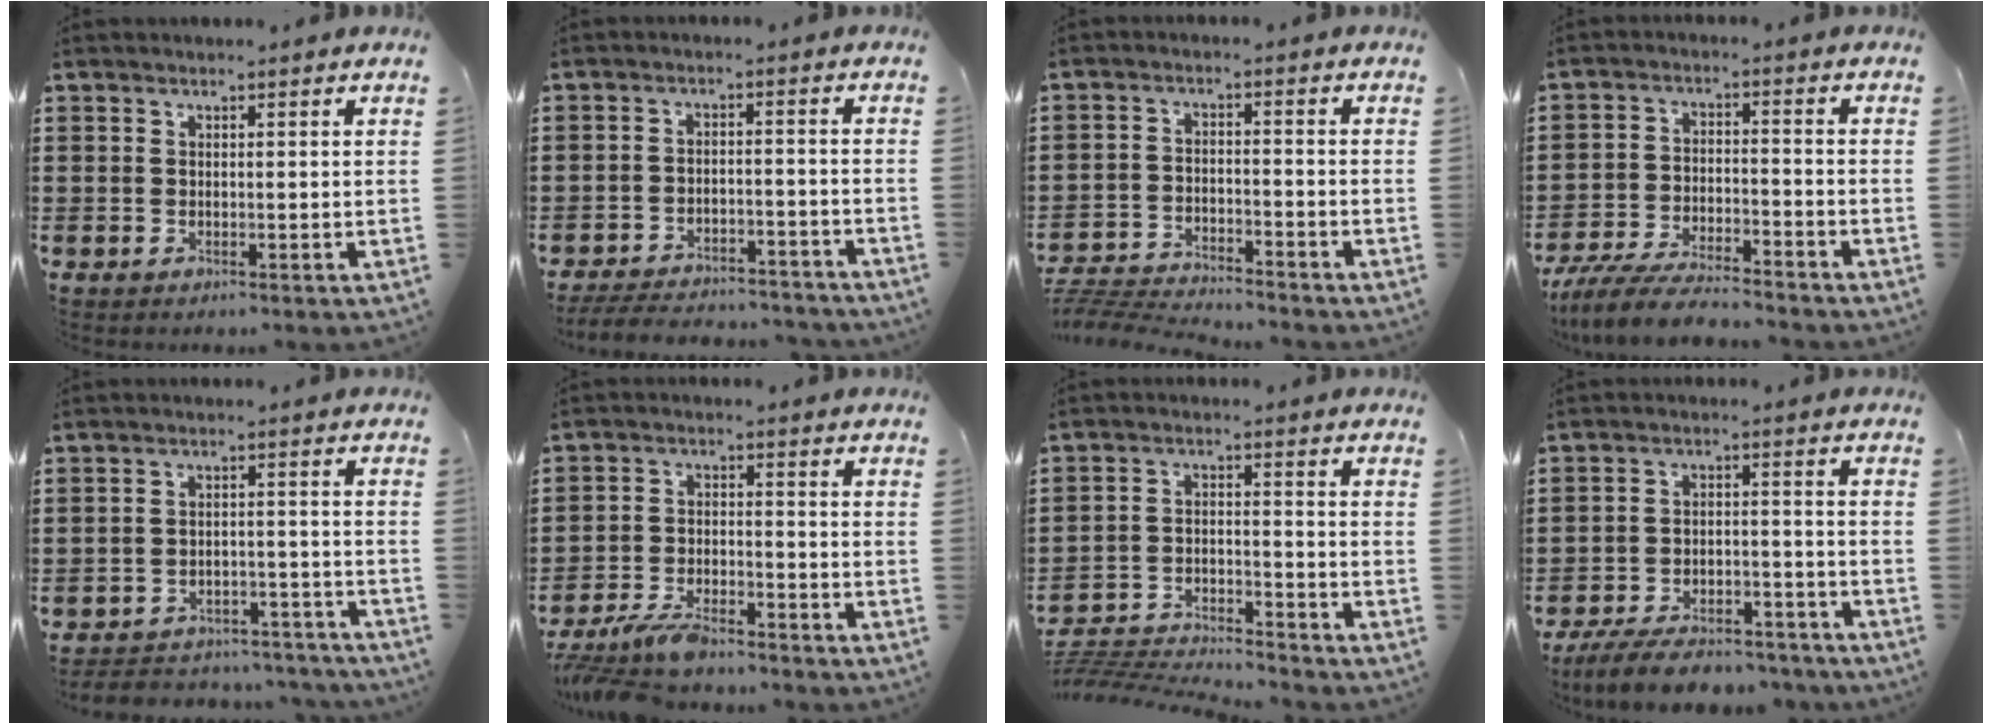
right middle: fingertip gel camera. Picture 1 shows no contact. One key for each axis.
{"total": 4.8, "fx": -4.7, "fy": 0.5, "fz": 1.0, "tx": -0.021, "ty": 0.003, "tz": -0.095}
{"total": 4.5, "fx": -4.5, "fy": 0.1, "fz": 0.4, "tx": -0.025, "ty": -0.001, "tz": -0.099}
{"total": 7.3, "fx": -6.8, "fy": 0.9, "fz": 2.6, "tx": -0.052, "ty": 0.005, "tz": -0.130}
{"total": 4.2, "fx": -4.1, "fy": 0.7, "fz": 0.2, "tx": -0.006, "ty": 0.008, "tz": -0.088}
{"total": 5.9, "fx": -5.4, "fy": 1.3, "fz": 2.0, "tx": -0.051, "ty": 0.001, "tz": -0.108}
{"total": 4.5, "fx": -4.4, "fy": 0.3, "fz": 0.5, "tx": -0.030, "ty": -0.001, "tz": -0.100}
{"total": 7.3, "fx": -6.8, "fy": 1.4, "fz": 2.3, "tx": -0.039, "ty": 0.016, "tz": -0.130}